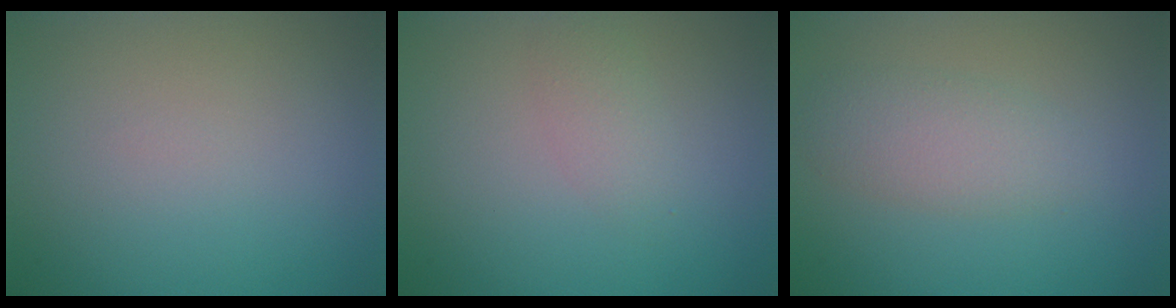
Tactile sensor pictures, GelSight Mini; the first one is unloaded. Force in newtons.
{"total": 1.6, "press": 1.6, "slide": 0.0}
{"total": 2.9, "press": 2.9, "slide": 0.1}